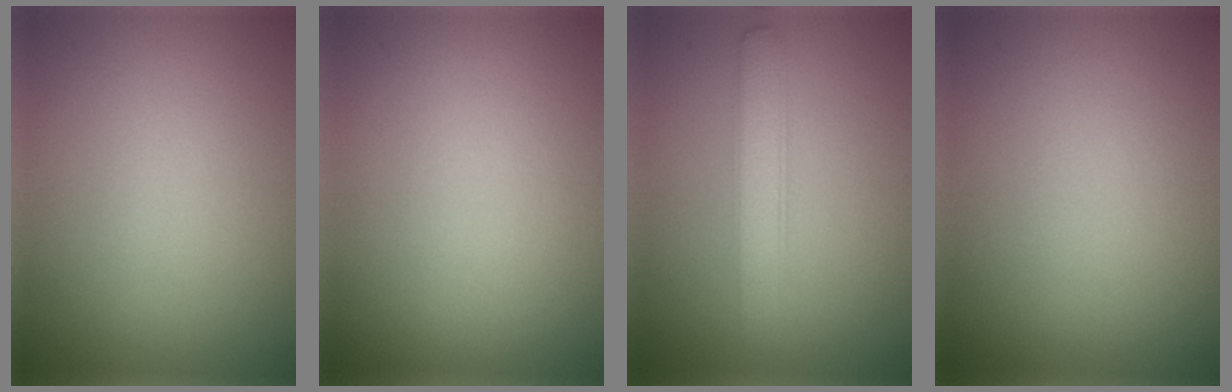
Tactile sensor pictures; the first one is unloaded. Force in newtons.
{"total": 0.0}
{"total": 2.9, "press": 2.9, "slide": 0.1}
{"total": 0.0}